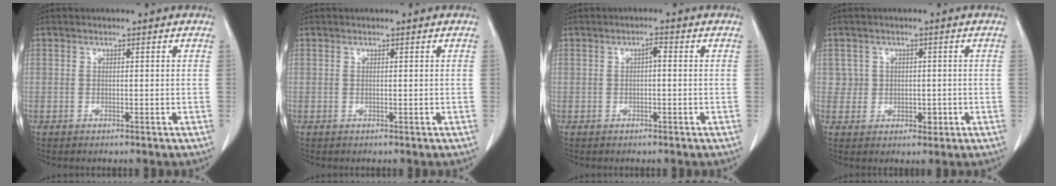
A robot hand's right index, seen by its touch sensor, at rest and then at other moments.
{"total": 0.0}
{"total": 1.5, "force": [0.1, 0.4, 1.4], "torque": [-0.022, 0.005, 0.002]}
{"total": 3.0, "force": [0.2, 3.0, 0.7], "torque": [0.000, 0.004, 0.007]}